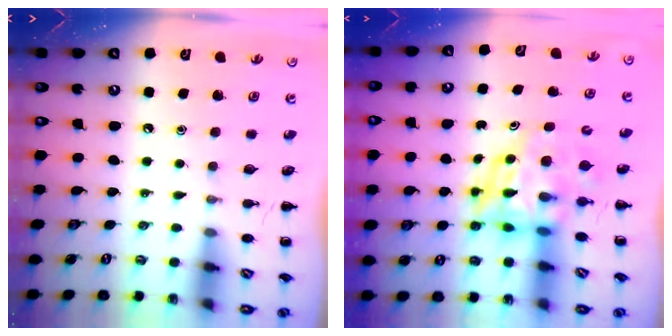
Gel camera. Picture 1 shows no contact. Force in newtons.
{"total": 5.5, "press": 5.2, "slide": 1.7}